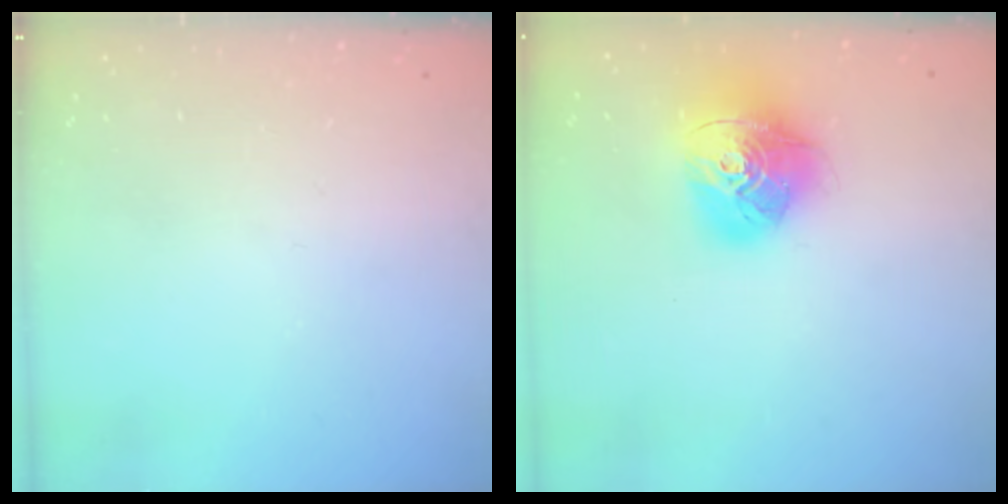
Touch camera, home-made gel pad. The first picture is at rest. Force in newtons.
{"total": 17.1, "press": 17.0, "slide": 2.2}